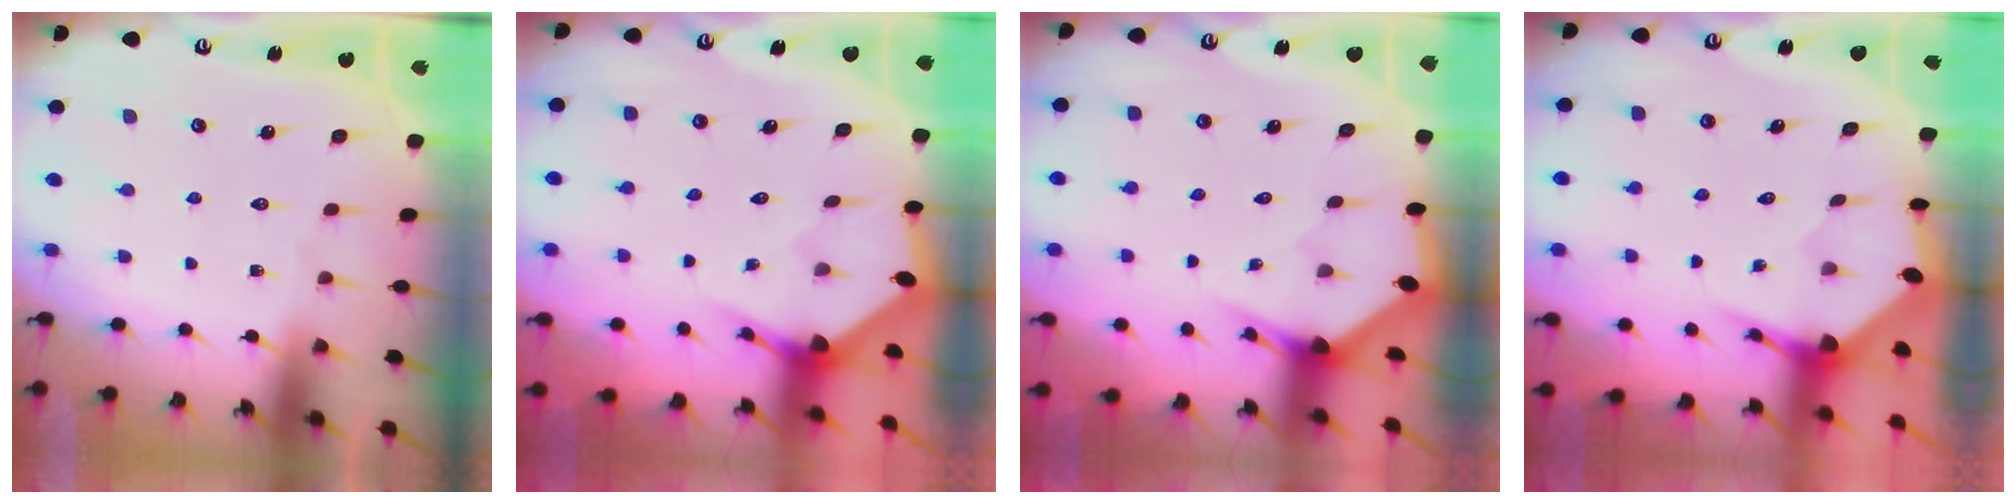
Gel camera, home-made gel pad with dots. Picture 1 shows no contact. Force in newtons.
{"total": 2.9, "press": 2.9, "slide": 0.2}
{"total": 2.9, "press": 2.9, "slide": 0.1}
{"total": 3.5, "press": 3.5, "slide": 0.5}